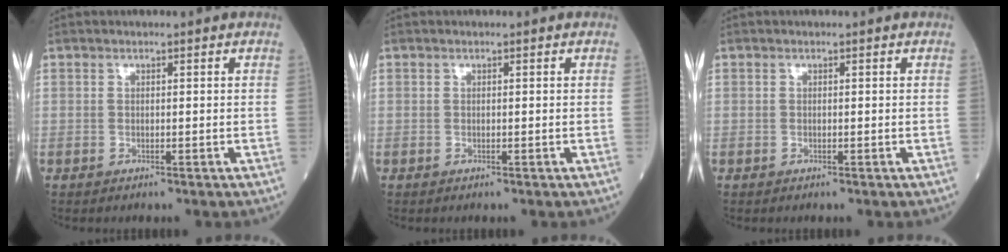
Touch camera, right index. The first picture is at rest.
{"total": 0.0}
{"total": 0.0}